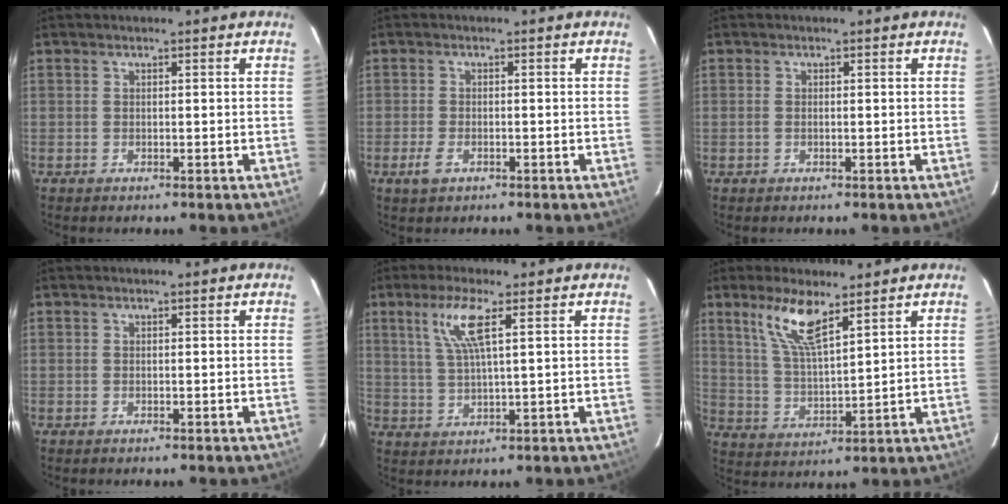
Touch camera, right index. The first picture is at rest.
{"total": 2.9, "force": [-1.5, 1.5, 2.0], "torque": [-0.046, -0.002, -0.027]}
{"total": 0.7, "force": [-0.2, 0.4, 0.5], "torque": [-0.012, 0.000, -0.004]}
{"total": 0.0}
{"total": 6.8, "force": [2.9, 0.6, 6.1], "torque": [-0.124, 0.001, 0.062]}
{"total": 9.3, "force": [6.0, 2.3, 6.8], "torque": [-0.135, 0.002, 0.125]}